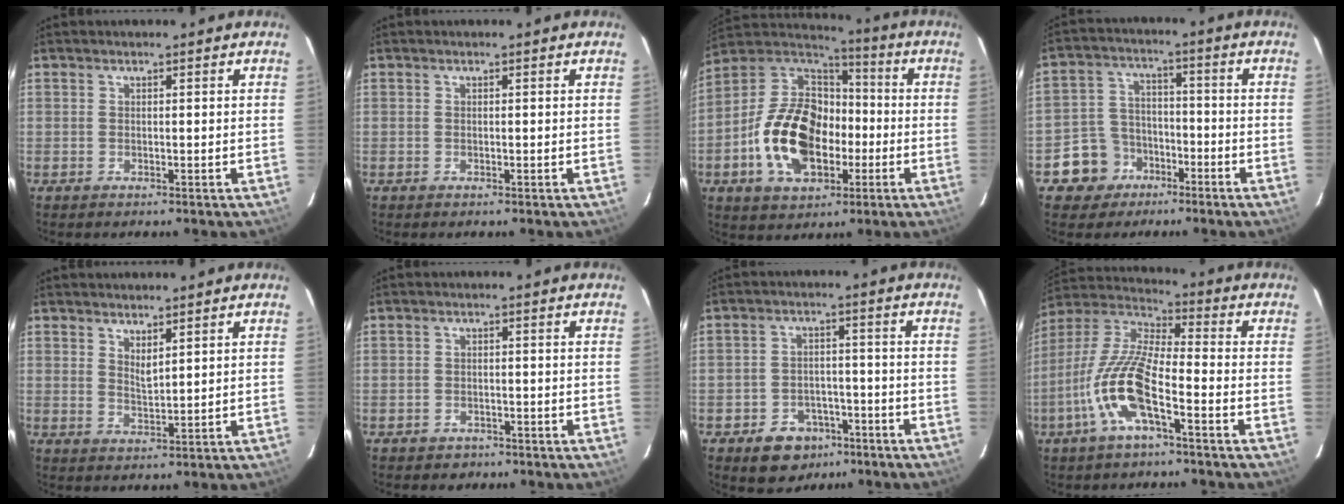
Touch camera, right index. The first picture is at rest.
{"total": 0.0}
{"total": 20.5, "force": [-4.9, 13.4, 14.7], "torque": [-0.311, 0.023, -0.076]}
{"total": 8.7, "force": [-4.9, 7.1, 1.2], "torque": [-0.049, 0.032, -0.072]}
{"total": 2.9, "force": [2.2, 0.7, 1.8], "torque": [-0.031, -0.005, 0.037]}
{"total": 2.8, "force": [-1.9, 2.1, 0.3], "torque": [-0.015, 0.003, -0.024]}
{"total": 8.9, "force": [-5.6, 6.3, 2.8], "torque": [-0.073, 0.024, -0.065]}
{"total": 13.5, "force": [-5.9, 3.2, 11.8], "torque": [-0.248, -0.003, -0.121]}